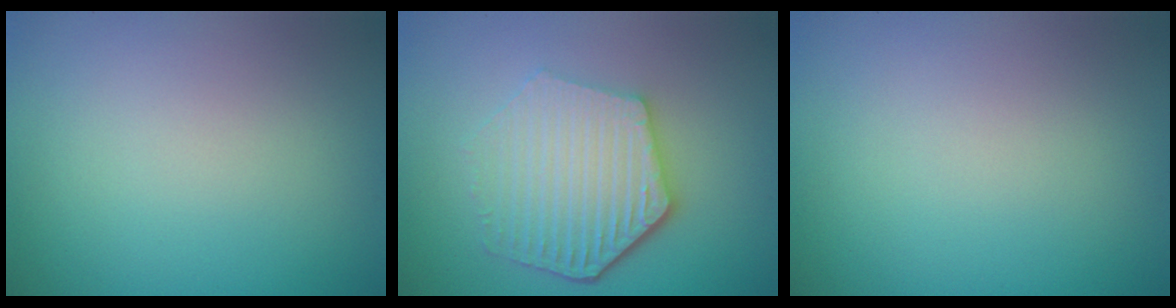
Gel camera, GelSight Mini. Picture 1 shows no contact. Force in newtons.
{"total": 5.8, "press": 4.4, "slide": 3.7}
{"total": 0.0}